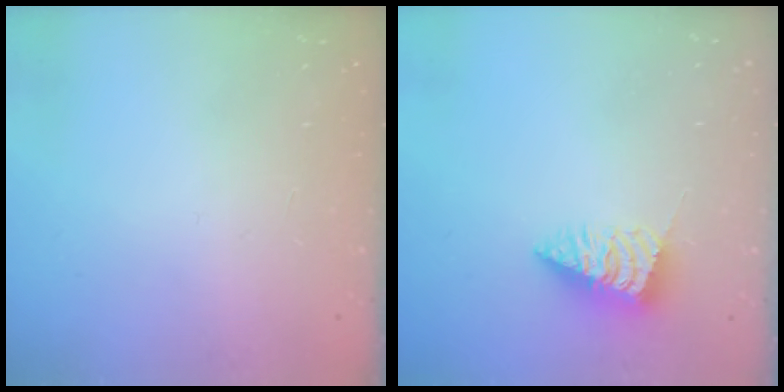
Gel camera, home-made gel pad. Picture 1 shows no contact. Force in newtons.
{"total": 2.6, "press": 2.6, "slide": 0.1}